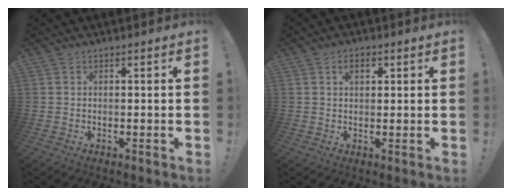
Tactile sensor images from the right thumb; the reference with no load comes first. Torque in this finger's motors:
{"motor_torque": [0.30, 0.60, 0.13, -0.18, 0.00]}